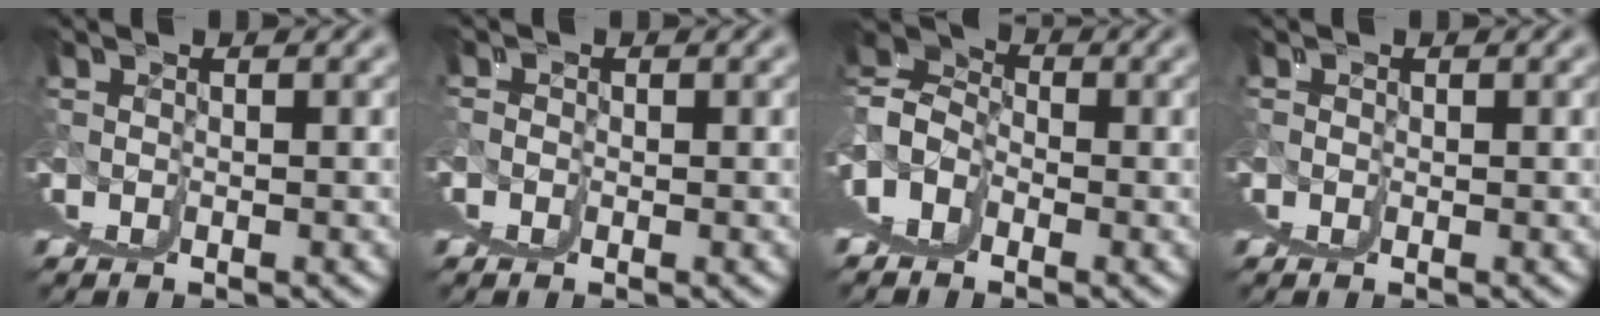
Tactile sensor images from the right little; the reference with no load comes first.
{"total": 0.8, "force": [0.7, 0.0, -0.3], "torque": [0.010, 0.006, 0.008]}
{"total": 8.1, "force": [2.6, 5.4, 5.5], "torque": [-0.073, 0.018, 0.031]}
{"total": 0.0}